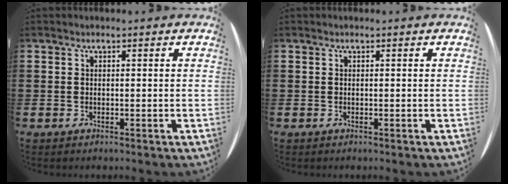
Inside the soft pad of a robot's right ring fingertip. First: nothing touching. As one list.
[{"total": 0.0}]